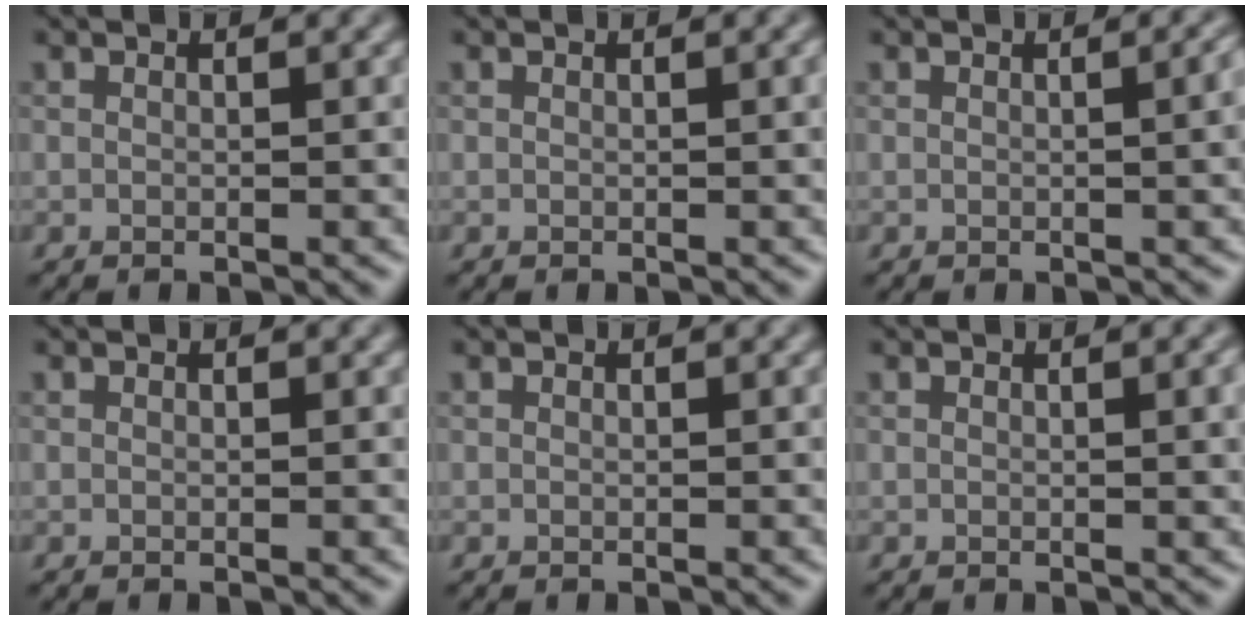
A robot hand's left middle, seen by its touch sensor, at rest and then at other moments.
{"total": 1.0, "force": [0.2, 0.2, 1.0], "torque": [-0.012, 0.003, 0.000]}
{"total": 3.6, "force": [0.1, 1.5, 3.2], "torque": [-0.021, 0.010, 0.002]}
{"total": 0.0}
{"total": 0.0}
{"total": 2.6, "force": [0.3, 0.8, 2.4], "torque": [-0.025, 0.003, 0.001]}